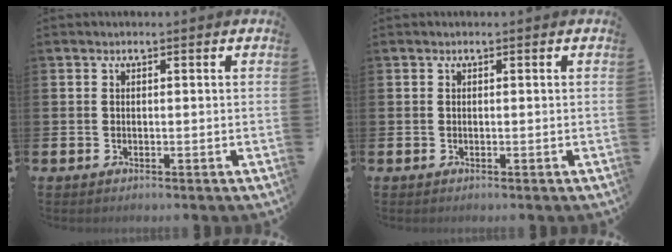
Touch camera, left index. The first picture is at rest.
{"total": 0.0}